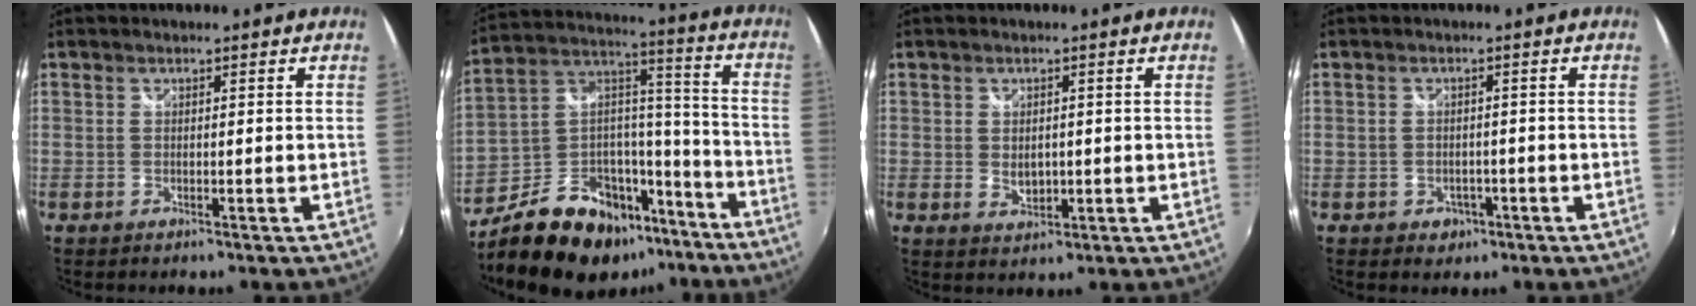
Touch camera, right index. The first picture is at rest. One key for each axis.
{"total": 21.9, "fx": -13.8, "fy": 12.6, "fz": 11.3, "tx": -0.221, "ty": 0.060, "tz": -0.202}
{"total": 3.3, "fx": -0.1, "fy": 2.5, "fz": 2.2, "tx": -0.035, "ty": -0.004, "tz": 0.001}
{"total": 3.3, "fx": -1.5, "fy": 2.7, "fz": 1.1, "tx": -0.026, "ty": 0.002, "tz": -0.015}